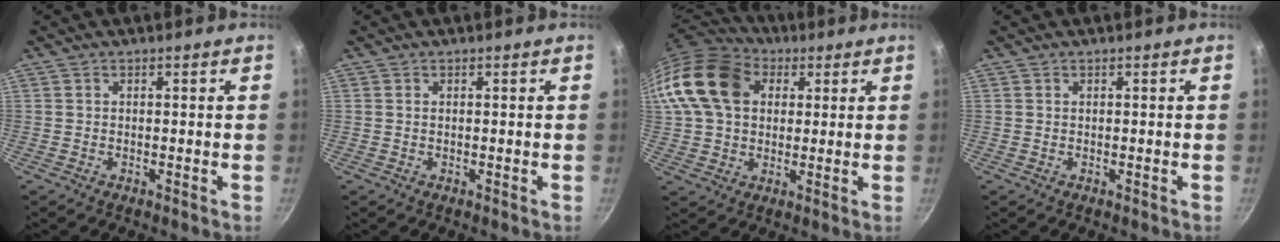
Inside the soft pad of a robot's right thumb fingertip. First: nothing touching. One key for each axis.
{"total": 0.0}
{"total": 16.8, "fx": 4.3, "fy": 12.4, "fz": 10.4, "tx": -0.187, "ty": 0.018, "tz": 0.065}
{"total": 0.0}